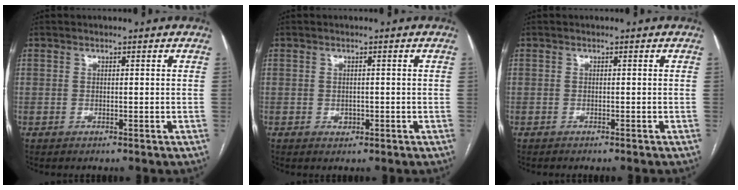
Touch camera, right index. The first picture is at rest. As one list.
[{"total": 1.3, "force": [-0.3, 1.0, 0.6], "torque": [-0.011, 0.001, -0.001]}, {"total": 1.2, "force": [-1.1, 0.0, 0.4], "torque": [-0.006, 0.001, -0.014]}]